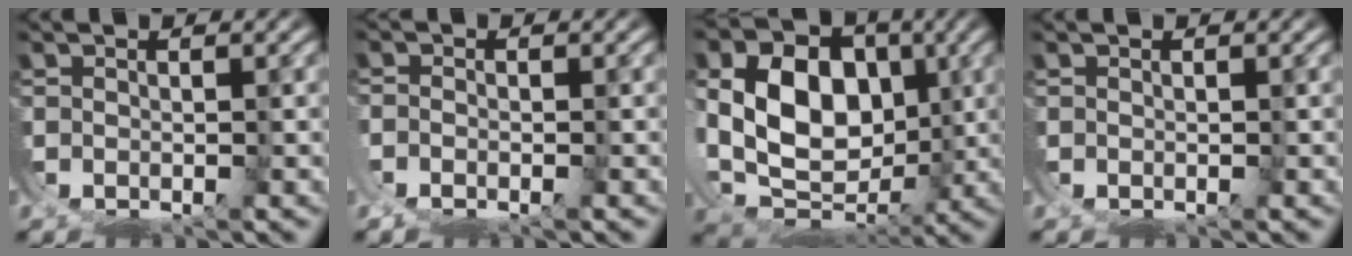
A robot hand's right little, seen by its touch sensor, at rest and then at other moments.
{"total": 1.6, "force": [-1.0, 1.0, 0.8], "torque": [-0.015, -0.007, -0.015]}
{"total": 9.5, "force": [2.0, 7.4, 5.6], "torque": [-0.121, -0.023, 0.042]}
{"total": 0.0}